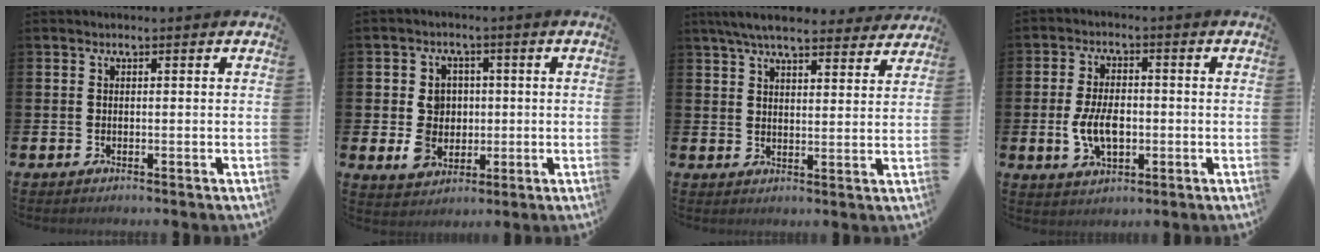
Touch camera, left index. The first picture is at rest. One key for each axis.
{"total": 5.3, "fx": -0.1, "fy": 4.9, "fz": 2.1, "tx": -0.049, "ty": 0.014, "tz": -0.002}
{"total": 6.8, "fx": 6.4, "fy": 1.2, "fz": 2.1, "tx": -0.050, "ty": -0.028, "tz": 0.114}
{"total": 6.0, "fx": -0.8, "fy": 3.5, "fz": 4.8, "tx": -0.093, "ty": -0.001, "tz": -0.019}